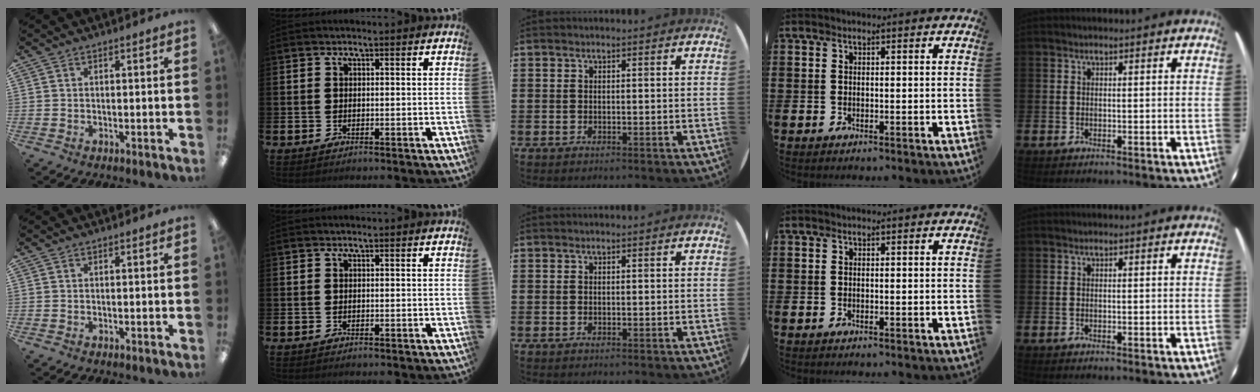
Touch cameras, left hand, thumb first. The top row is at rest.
{}